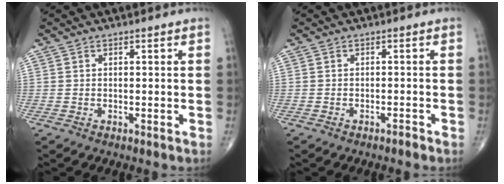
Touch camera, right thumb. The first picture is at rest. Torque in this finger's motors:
{"motor_torque": [0.45, -0.14, -0.19, -0.12, 0.03]}